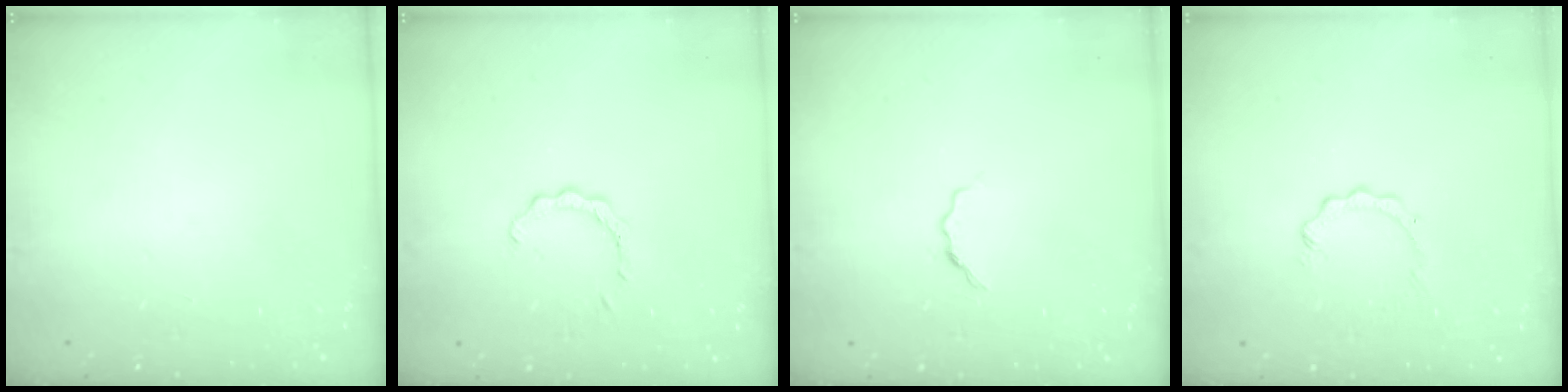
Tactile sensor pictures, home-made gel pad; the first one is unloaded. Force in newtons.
{"total": 2.7, "press": 2.7, "slide": 0.3}
{"total": 4.7, "press": 4.6, "slide": 0.7}
{"total": 2.8, "press": 2.8, "slide": 0.4}